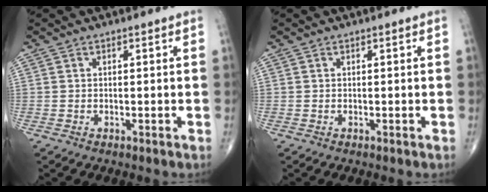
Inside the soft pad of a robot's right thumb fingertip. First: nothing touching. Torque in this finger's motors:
{"motor_torque": [0.00, -0.02, 0.06, 0.03, 0.01]}